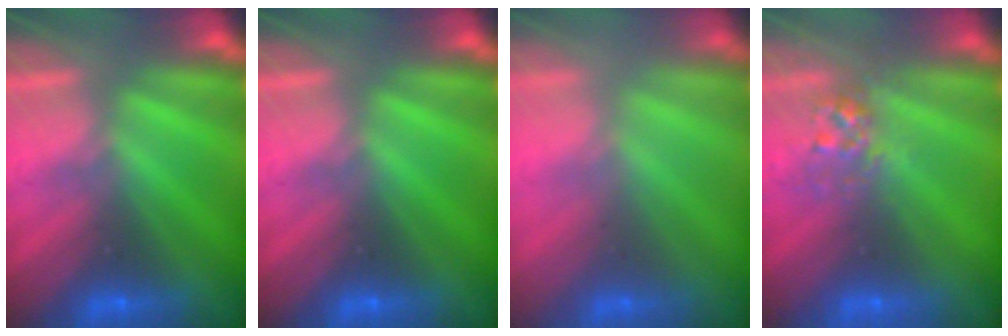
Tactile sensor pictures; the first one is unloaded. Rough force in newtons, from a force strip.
{"total": 0.0}
{"total": 2.2}
{"total": 2.8}